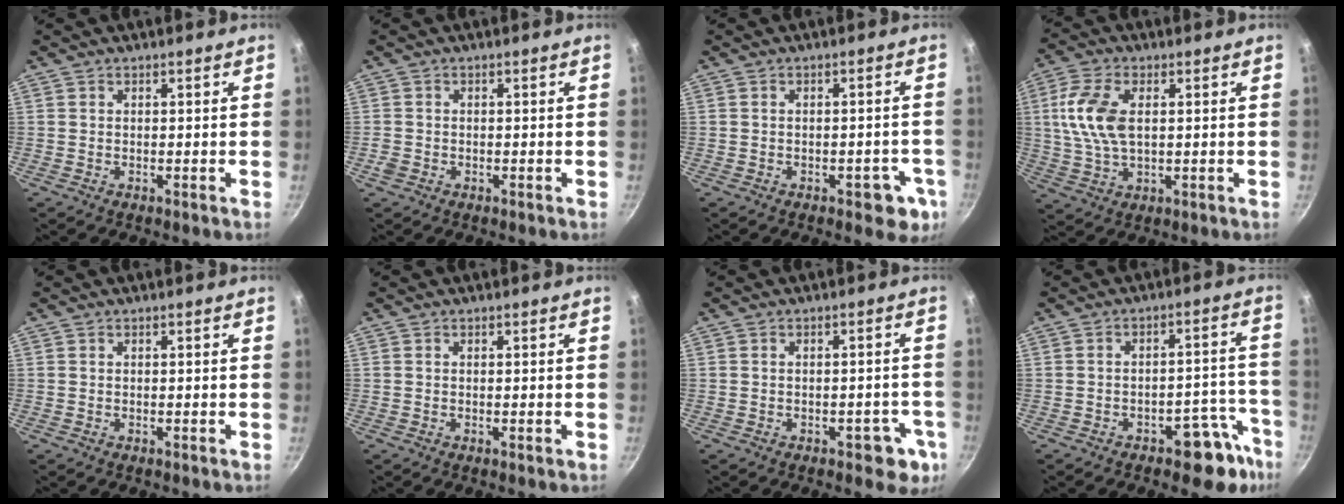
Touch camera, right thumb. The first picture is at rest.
{"total": 1.8, "force": [-0.8, 1.4, 0.7], "torque": [-0.013, 0.003, -0.015]}
{"total": 6.2, "force": [-2.4, 3.3, 4.7], "torque": [-0.027, 0.016, -0.021]}
{"total": 10.7, "force": [1.7, 5.9, 8.7], "torque": [-0.175, 0.007, 0.031]}
{"total": 0.0}
{"total": 0.0}
{"total": 6.0, "force": [-2.4, 3.4, 4.3], "torque": [-0.021, 0.019, -0.018]}
{"total": 9.8, "force": [-6.0, 4.9, 6.0], "torque": [-0.009, 0.066, -0.068]}